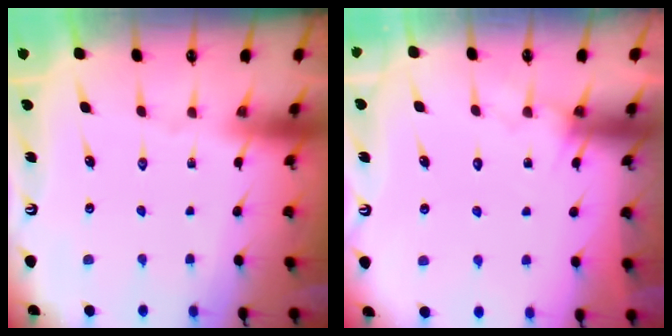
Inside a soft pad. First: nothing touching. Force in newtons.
{"total": 5.0, "press": 5.0, "slide": 0.4}